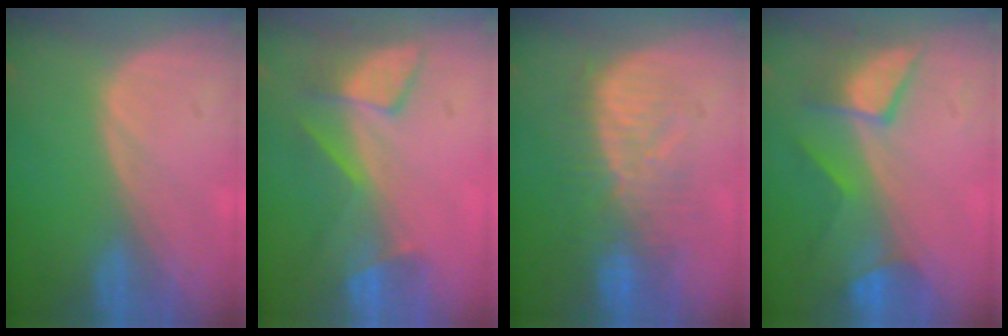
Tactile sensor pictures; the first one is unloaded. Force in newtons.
{"total": 8.5, "press": 7.2, "slide": 4.5}
{"total": 9.6, "press": 9.0, "slide": 3.3}
{"total": 7.5, "press": 7.2, "slide": 2.0}